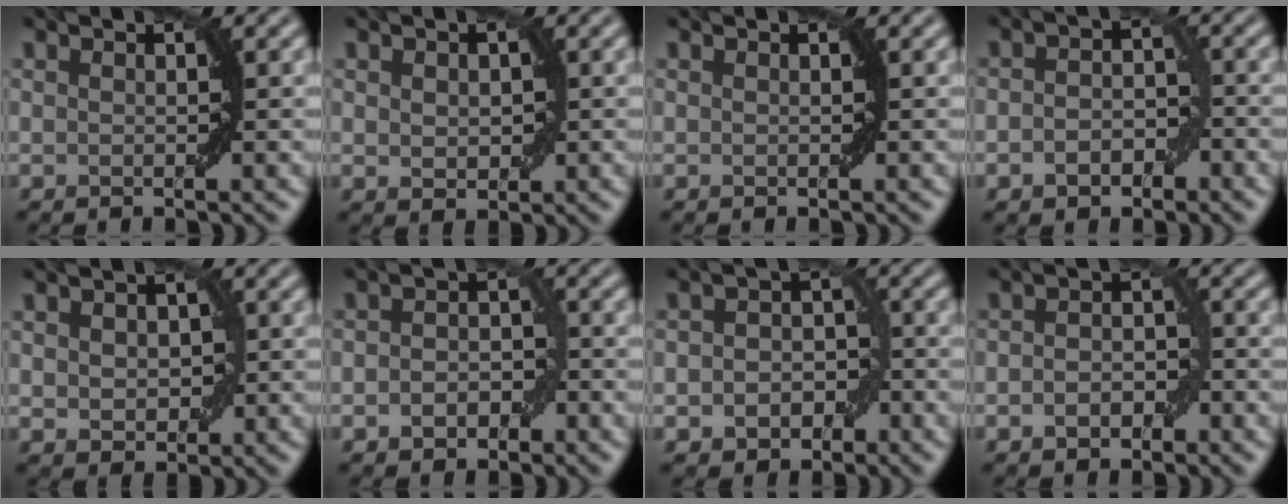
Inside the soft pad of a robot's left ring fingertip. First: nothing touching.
{"total": 1.8, "force": [0.2, 1.3, 1.3], "torque": [-0.019, 0.001, 0.007]}
{"total": 0.0}
{"total": 3.2, "force": [-1.1, 2.1, 2.2], "torque": [-0.029, 0.001, -0.023]}
{"total": 2.8, "force": [0.1, 2.0, 2.0], "torque": [-0.029, -0.001, 0.004]}
{"total": 3.2, "force": [-1.0, 2.2, 2.1], "torque": [-0.026, 0.001, -0.021]}
{"total": 4.4, "force": [-1.5, 3.3, 2.4], "torque": [-0.014, -0.002, -0.032]}
{"total": 2.9, "force": [-0.9, 1.8, 2.1], "torque": [-0.032, 0.002, -0.019]}